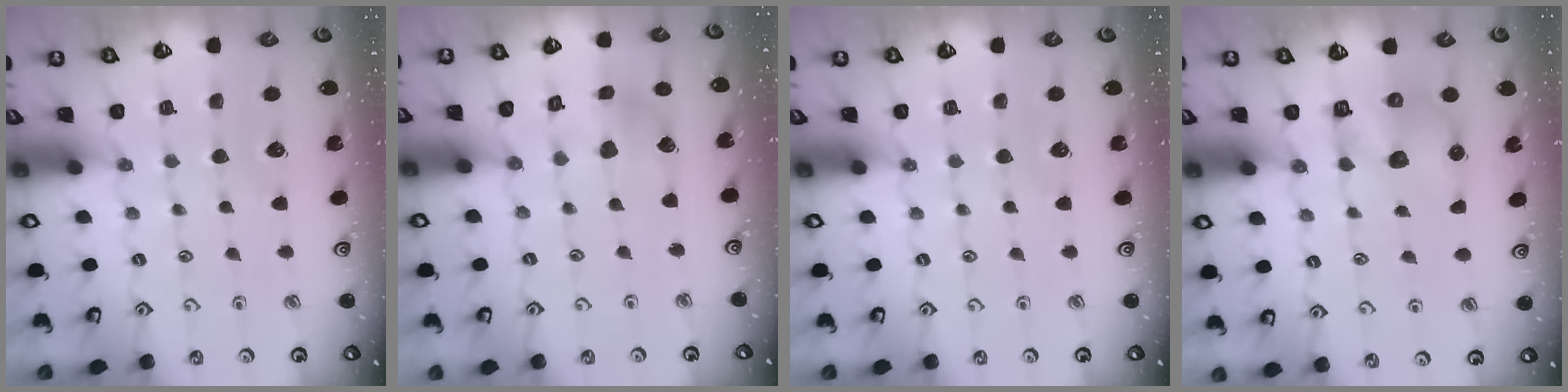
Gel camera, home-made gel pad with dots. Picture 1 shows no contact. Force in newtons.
{"total": 6.9, "press": 6.8, "slide": 0.8}
{"total": 0.0}
{"total": 6.5, "press": 6.5, "slide": 0.6}